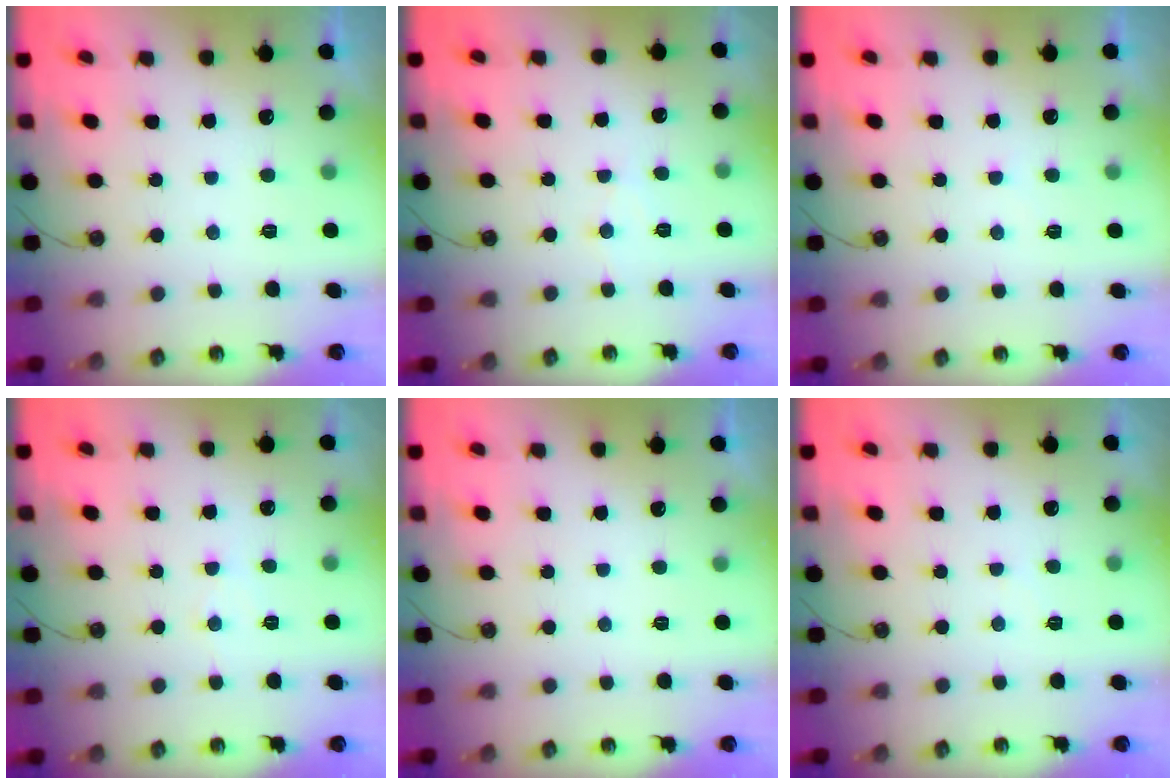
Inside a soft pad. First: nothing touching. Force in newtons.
{"total": 4.8, "press": 4.8, "slide": 0.3}
{"total": 5.4, "press": 5.4, "slide": 0.6}
{"total": 5.3, "press": 5.2, "slide": 0.8}
{"total": 0.0}
{"total": 3.7, "press": 3.7, "slide": 0.6}